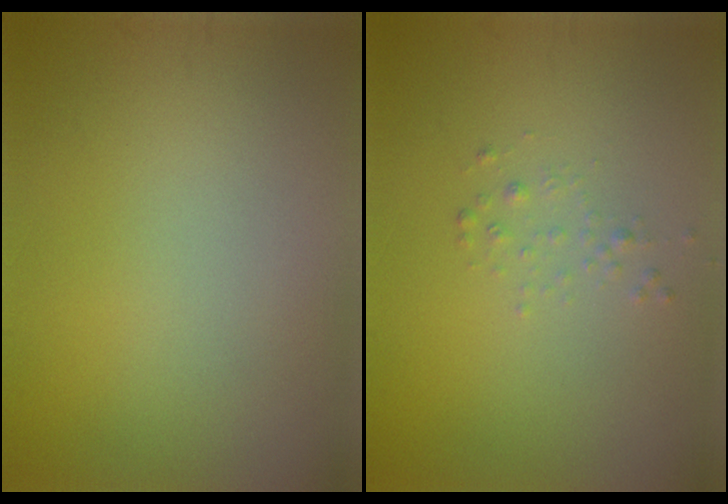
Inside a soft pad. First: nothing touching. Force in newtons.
{"total": 0.8, "press": 0.8, "slide": 0.1}